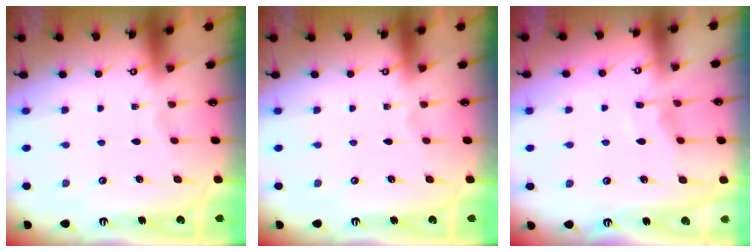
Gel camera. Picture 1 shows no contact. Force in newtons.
{"total": 0.0}
{"total": 4.2, "press": 4.2, "slide": 0.6}